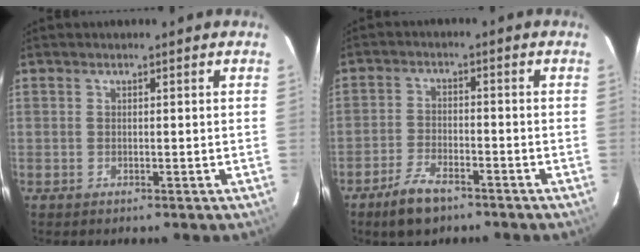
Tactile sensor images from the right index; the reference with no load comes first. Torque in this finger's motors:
{"motor_torque": [0.40, -0.45, 0.27, 0.02]}